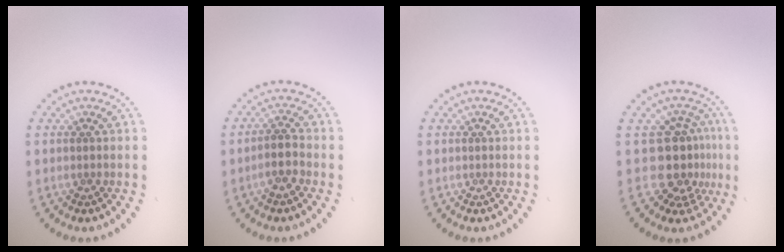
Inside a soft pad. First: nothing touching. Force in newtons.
{"total": 2.0, "press": 1.7, "slide": 1.1}
{"total": 0.0}
{"total": 4.1, "press": 3.1, "slide": 2.7}